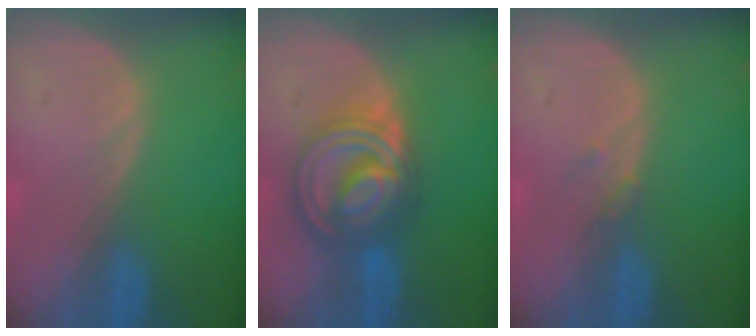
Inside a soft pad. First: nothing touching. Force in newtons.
{"total": 9.3, "press": 9.3, "slide": 0.7}
{"total": 1.3, "press": 1.1, "slide": 0.7}